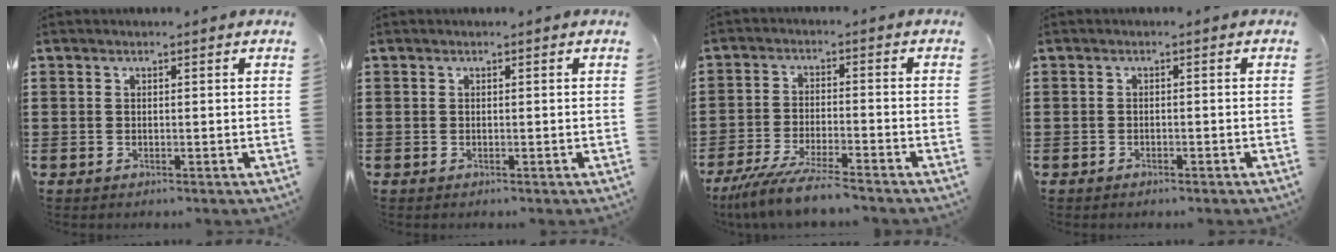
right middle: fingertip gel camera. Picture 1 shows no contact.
{"total": 0.0}
{"total": 6.7, "force": [-5.9, -0.3, 3.2], "torque": [-0.074, -0.017, -0.114]}
{"total": 0.7, "force": [-0.7, 0.2, 0.2], "torque": [-0.005, -0.002, -0.013]}